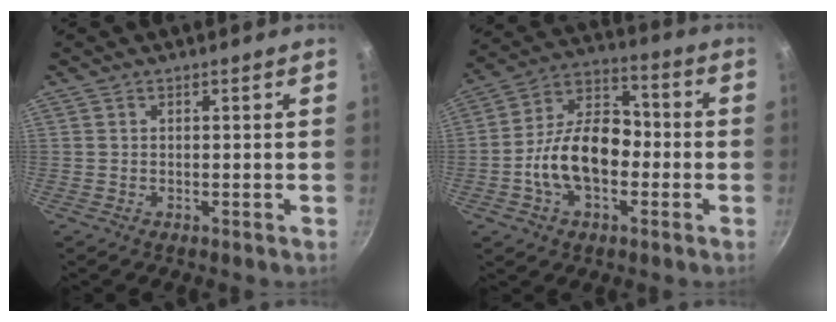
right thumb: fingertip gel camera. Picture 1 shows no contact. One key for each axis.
{"total": 15.5, "fx": -3.2, "fy": 9.9, "fz": 11.4, "tx": -0.165, "ty": 0.045, "tz": -0.071}